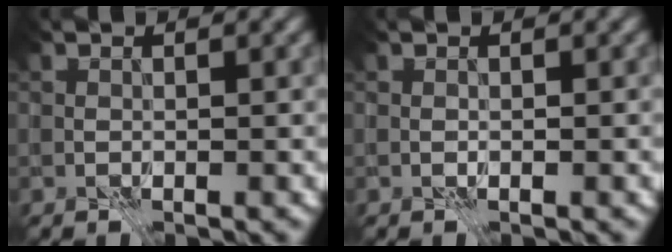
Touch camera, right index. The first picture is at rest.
{"total": 0.0}